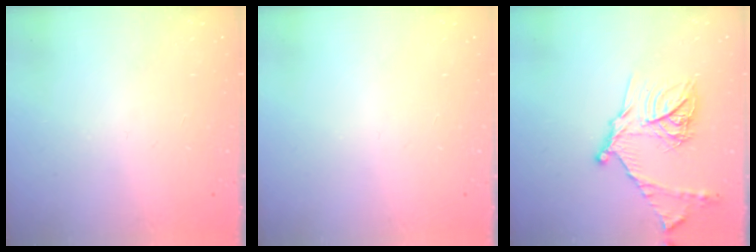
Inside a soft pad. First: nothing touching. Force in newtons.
{"total": 0.0}
{"total": 18.3, "press": 18.2, "slide": 1.7}